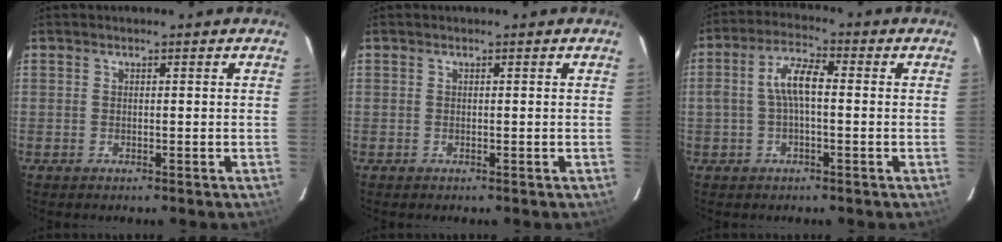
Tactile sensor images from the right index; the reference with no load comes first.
{"total": 0.0}
{"total": 6.2, "force": [-0.3, 2.2, 5.8], "torque": [-0.117, 0.018, -0.006]}